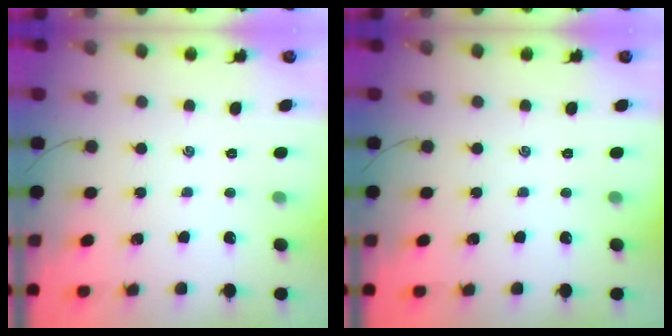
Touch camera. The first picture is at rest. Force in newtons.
{"total": 0.0}